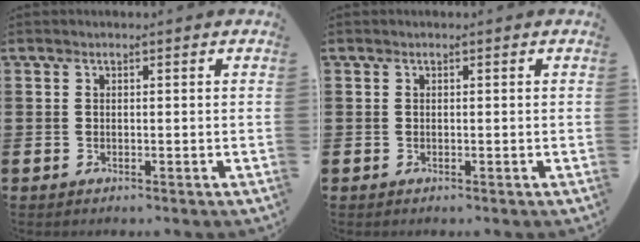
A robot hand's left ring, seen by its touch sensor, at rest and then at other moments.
{"total": 0.0}